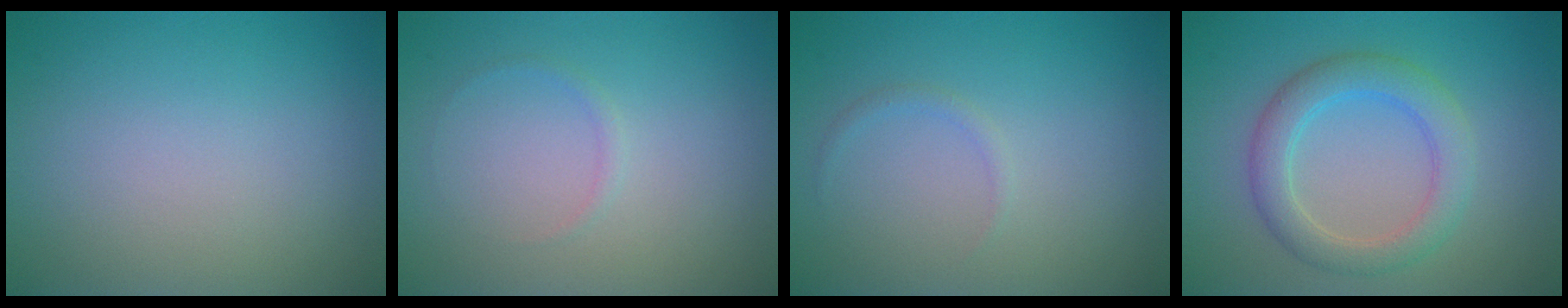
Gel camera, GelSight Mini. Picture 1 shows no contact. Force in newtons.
{"total": 0.6, "press": 0.6, "slide": 0.1}
{"total": 0.7, "press": 0.7, "slide": 0.1}
{"total": 4.1, "press": 4.1, "slide": 0.3}